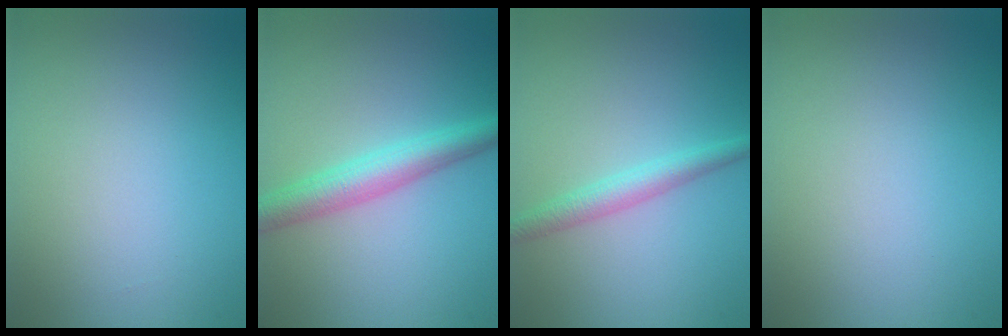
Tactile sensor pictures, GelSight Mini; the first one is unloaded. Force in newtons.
{"total": 4.0, "press": 4.0, "slide": 0.1}
{"total": 2.3, "press": 2.3, "slide": 0.1}
{"total": 0.0}